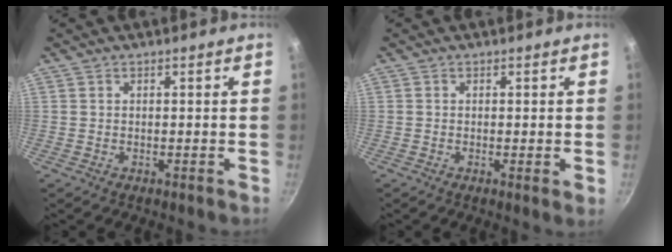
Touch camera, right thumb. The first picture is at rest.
{"total": 1.4, "force": [0.0, 0.1, 1.4], "torque": [-0.022, -0.006, -0.004]}